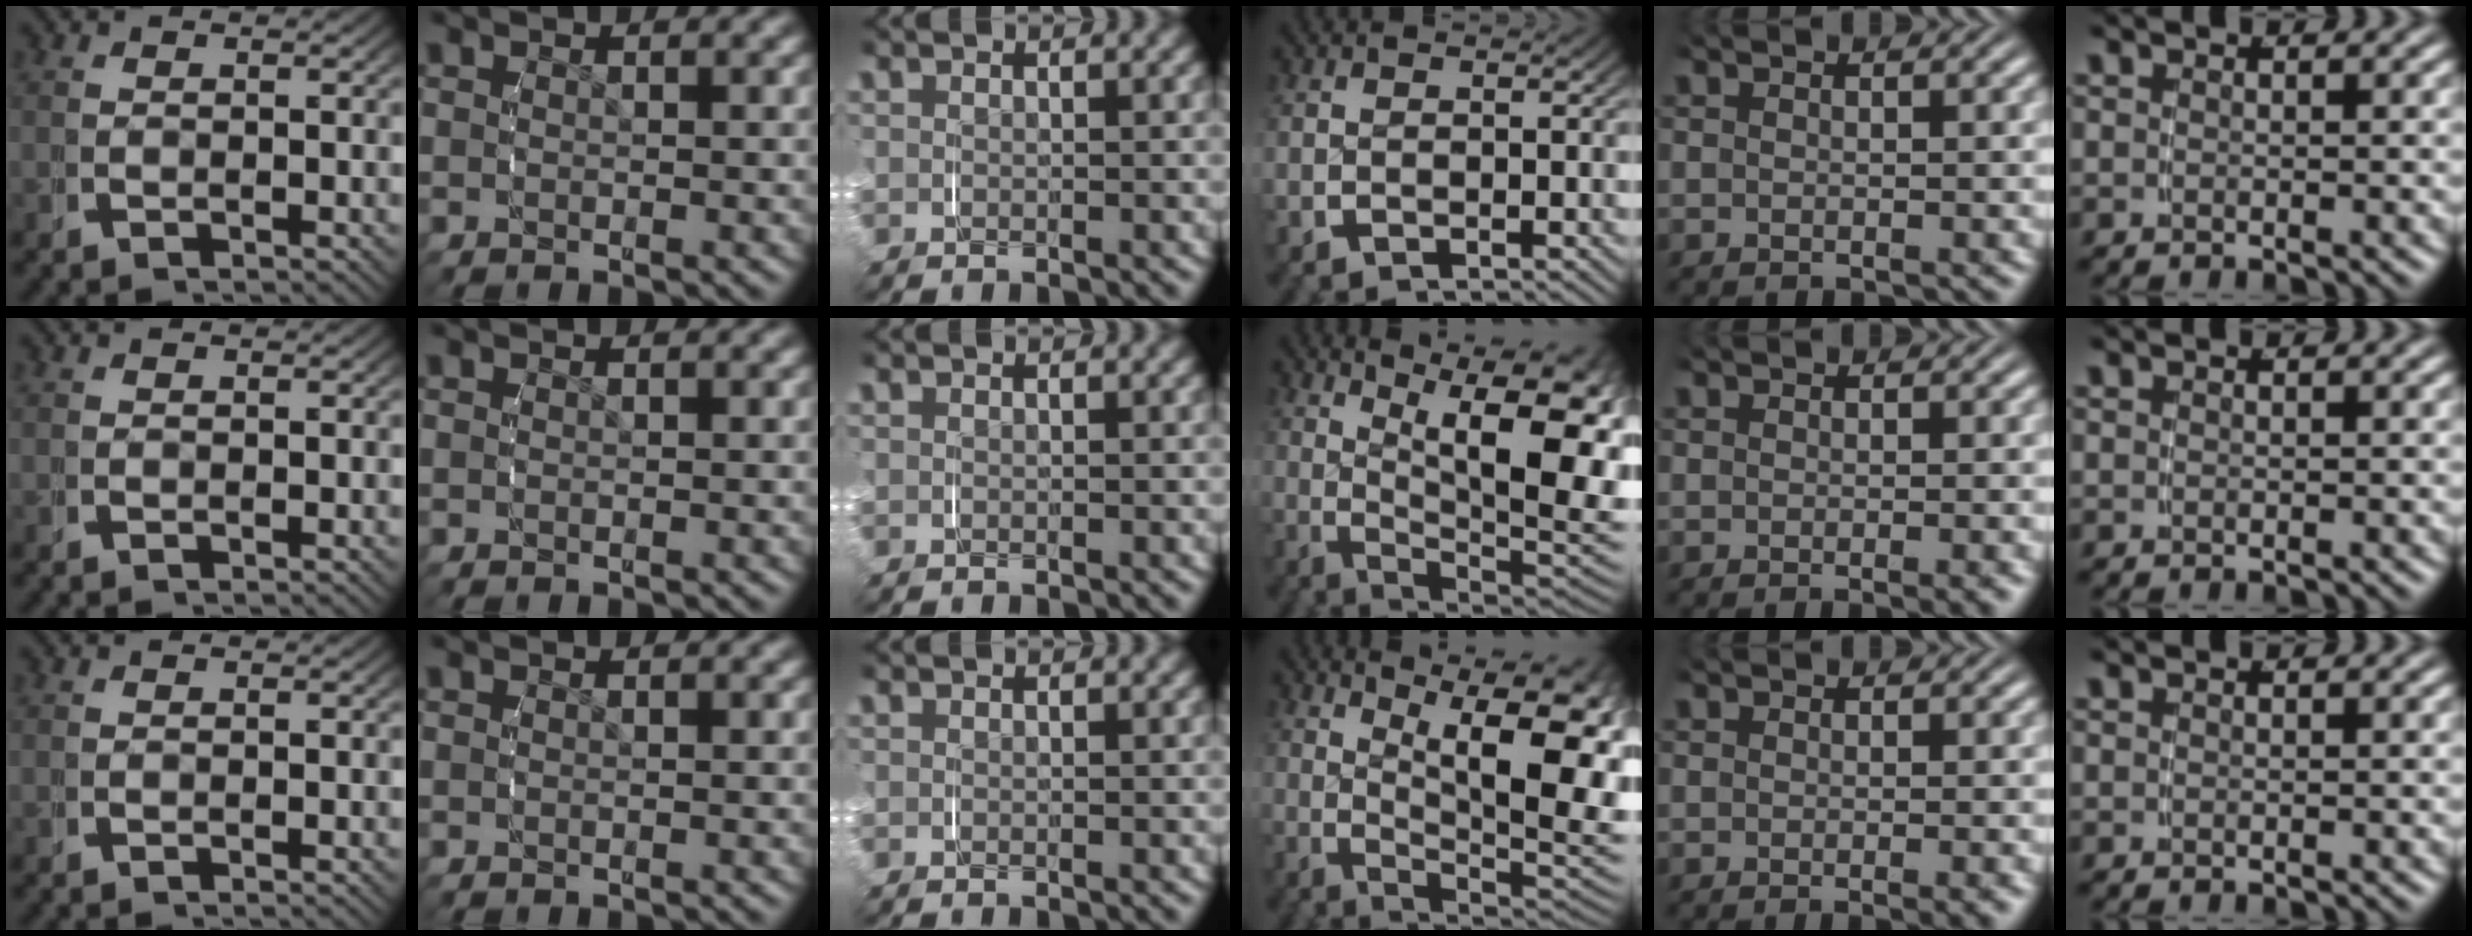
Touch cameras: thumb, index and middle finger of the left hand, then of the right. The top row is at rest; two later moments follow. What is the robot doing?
{"motion": "grasp_and_lifting", "object": "phone"}